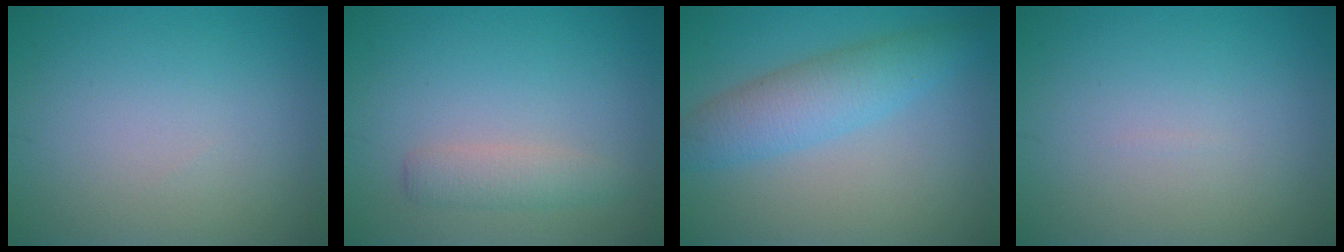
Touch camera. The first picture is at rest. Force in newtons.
{"total": 2.0, "press": 2.0, "slide": 0.2}
{"total": 4.5, "press": 4.5, "slide": 0.1}
{"total": 0.0}